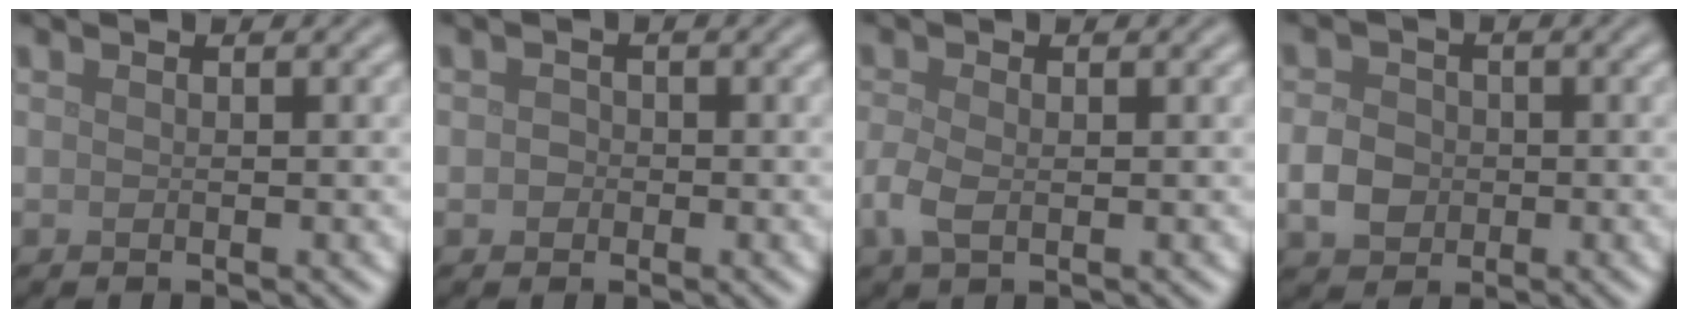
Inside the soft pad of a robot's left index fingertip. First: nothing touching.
{"total": 0.9, "force": [-0.1, 0.9, 0.3], "torque": [0.000, -0.002, -0.005]}
{"total": 2.3, "force": [-0.5, 1.3, 1.8], "torque": [-0.048, -0.004, -0.012]}
{"total": 3.1, "force": [-0.6, 2.6, 1.6], "torque": [-0.030, 0.001, -0.016]}